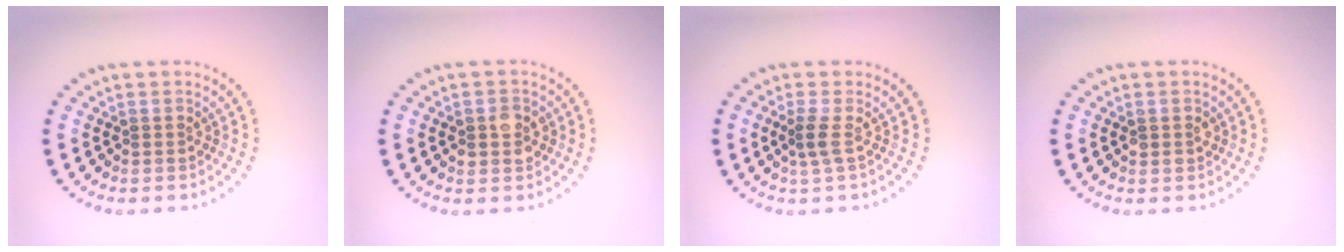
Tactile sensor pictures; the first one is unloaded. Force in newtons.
{"total": 2.0, "press": 2.0, "slide": 0.2}
{"total": 1.5, "press": 1.0, "slide": 1.1}
{"total": 1.1, "press": 1.1, "slide": 0.2}